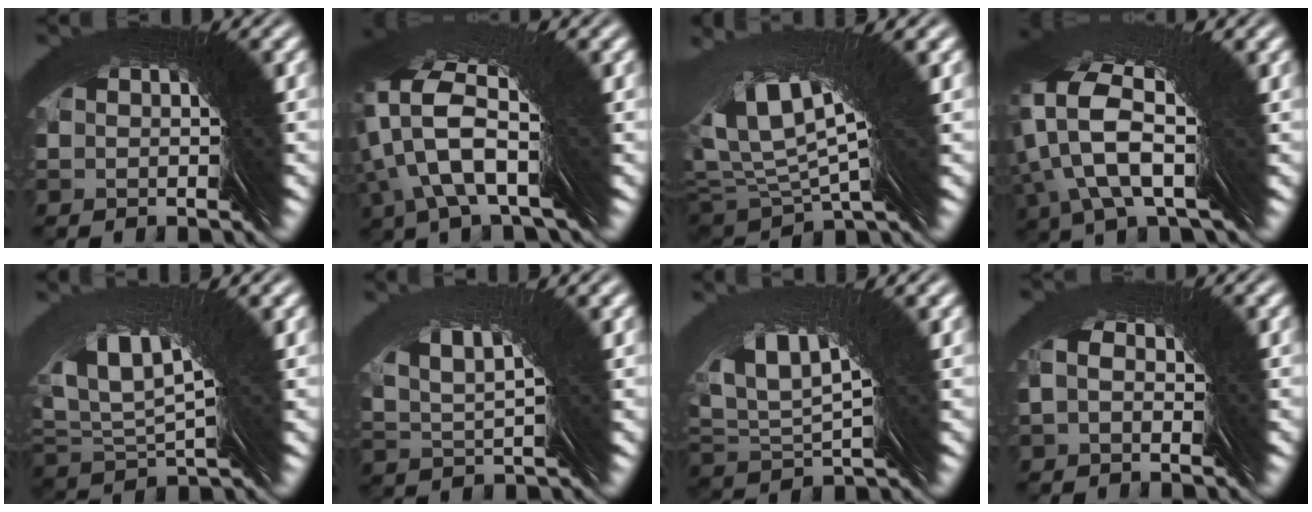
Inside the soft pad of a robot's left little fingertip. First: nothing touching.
{"total": 5.5, "force": [4.5, -3.1, 0.2], "torque": [0.001, 0.058, 0.052]}
{"total": 6.7, "force": [4.4, -0.7, 5.0], "torque": [-0.084, 0.042, 0.068]}
{"total": 5.4, "force": [4.3, -3.0, 1.0], "torque": [-0.017, 0.050, 0.054]}
{"total": 3.9, "force": [2.6, -1.9, 2.1], "torque": [-0.041, 0.030, 0.043]}
{"total": 6.3, "force": [5.0, -3.9, 0.0], "torque": [0.016, 0.050, 0.067]}
{"total": 3.8, "force": [2.8, -2.1, 1.6], "torque": [-0.026, 0.027, 0.045]}
{"total": 1.5, "force": [1.3, 0.6, 0.6], "torque": [0.003, 0.018, 0.016]}